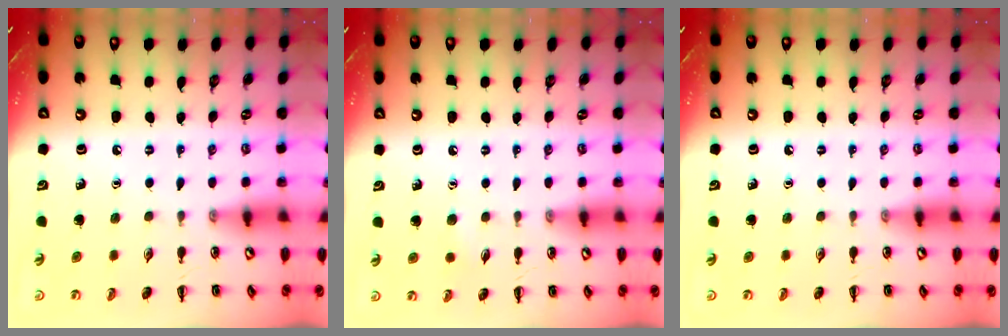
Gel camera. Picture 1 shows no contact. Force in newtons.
{"total": 3.9, "press": 3.7, "slide": 1.0}
{"total": 0.0}